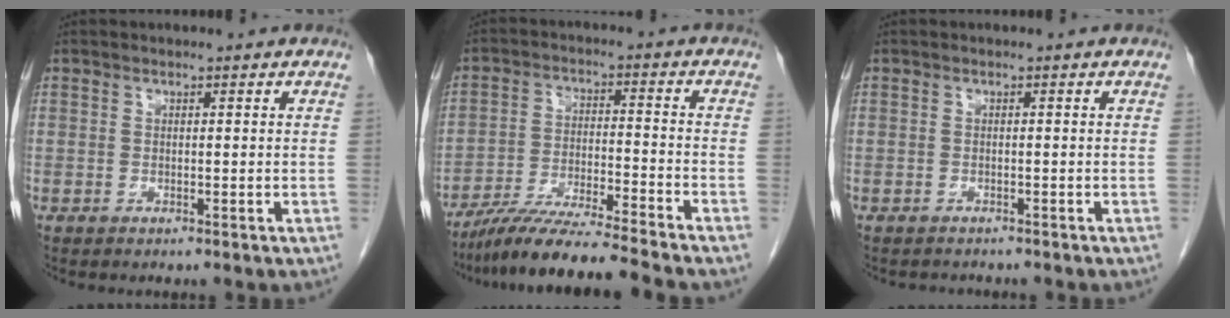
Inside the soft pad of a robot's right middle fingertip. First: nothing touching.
{"total": 11.8, "force": [-10.4, -1.6, 5.4], "torque": [-0.082, -0.019, -0.183]}
{"total": 1.7, "force": [-1.7, 0.5, 0.1], "torque": [-0.008, -0.006, -0.023]}